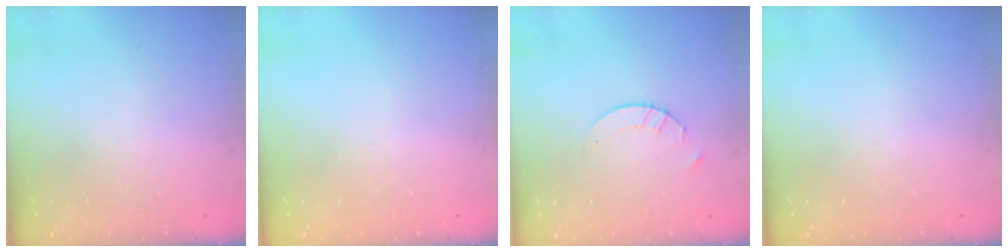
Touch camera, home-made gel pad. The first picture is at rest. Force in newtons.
{"total": 0.0}
{"total": 4.2, "press": 4.2, "slide": 0.4}
{"total": 0.0}